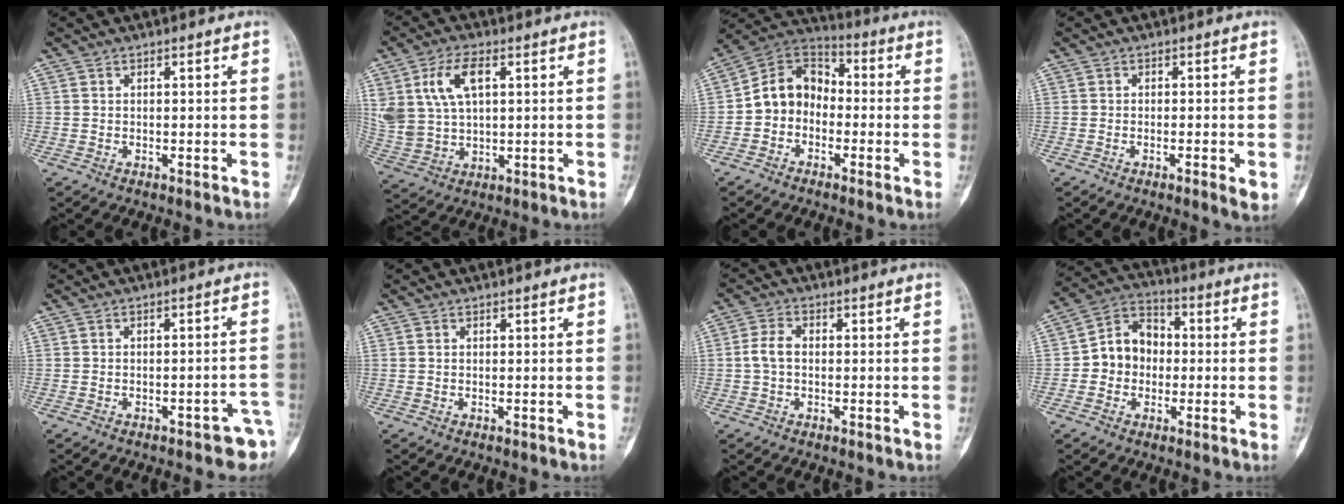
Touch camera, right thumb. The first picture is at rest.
{"total": 10.9, "force": [3.8, 6.0, 8.2], "torque": [-0.169, -0.001, 0.083]}
{"total": 10.2, "force": [-1.9, 8.4, 5.4], "torque": [-0.072, 0.048, -0.052]}
{"total": 2.7, "force": [-0.9, 0.5, 2.5], "torque": [-0.043, -0.006, -0.015]}
{"total": 5.4, "force": [-3.3, 2.3, 3.5], "torque": [-0.026, 0.030, -0.037]}
{"total": 0.0}
{"total": 5.1, "force": [-0.2, 3.4, 3.9], "torque": [-0.080, 0.017, -0.011]}
{"total": 9.6, "force": [-0.7, 8.2, 5.0], "torque": [-0.054, 0.034, -0.026]}